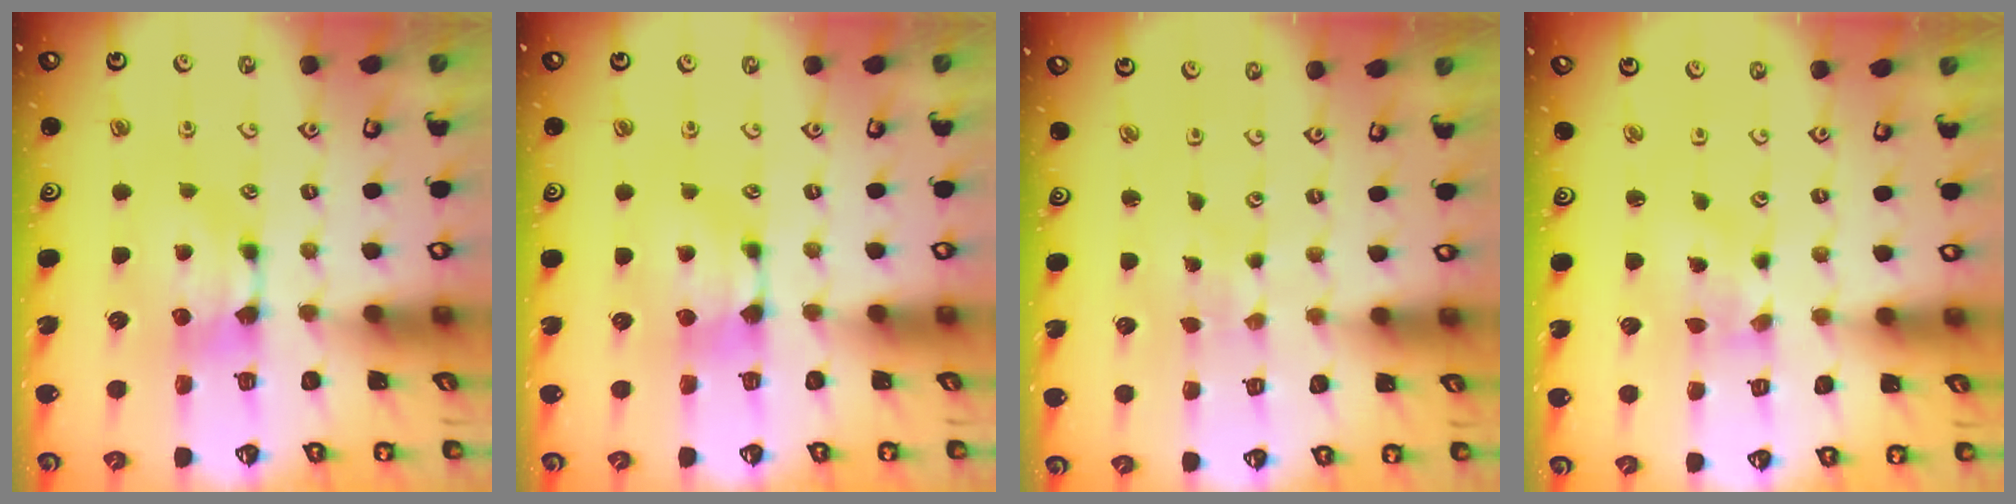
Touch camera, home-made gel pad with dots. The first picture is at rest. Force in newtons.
{"total": 1.1, "press": 0.4, "slide": 1.1}
{"total": 5.0, "press": 5.0, "slide": 0.2}
{"total": 2.9, "press": 2.7, "slide": 0.9}